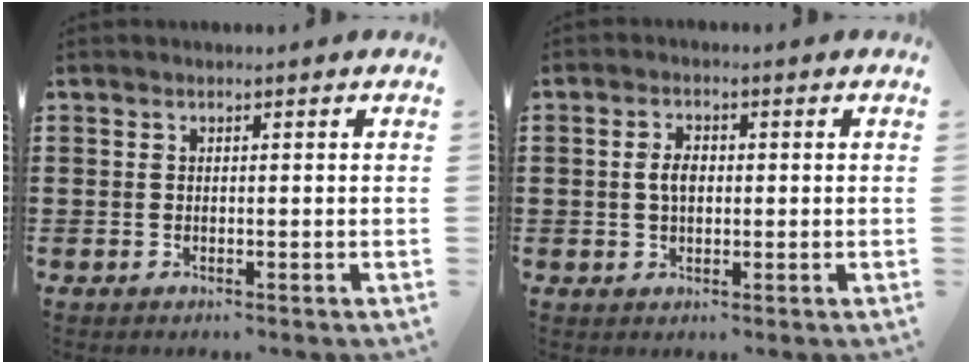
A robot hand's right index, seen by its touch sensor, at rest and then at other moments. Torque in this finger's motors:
{"motor_torque": [0.41, 0.19, 0.15, 0.08]}